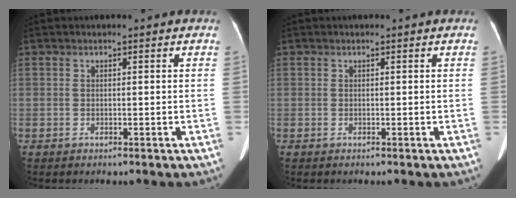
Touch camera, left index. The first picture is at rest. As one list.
[{"total": 0.0}]